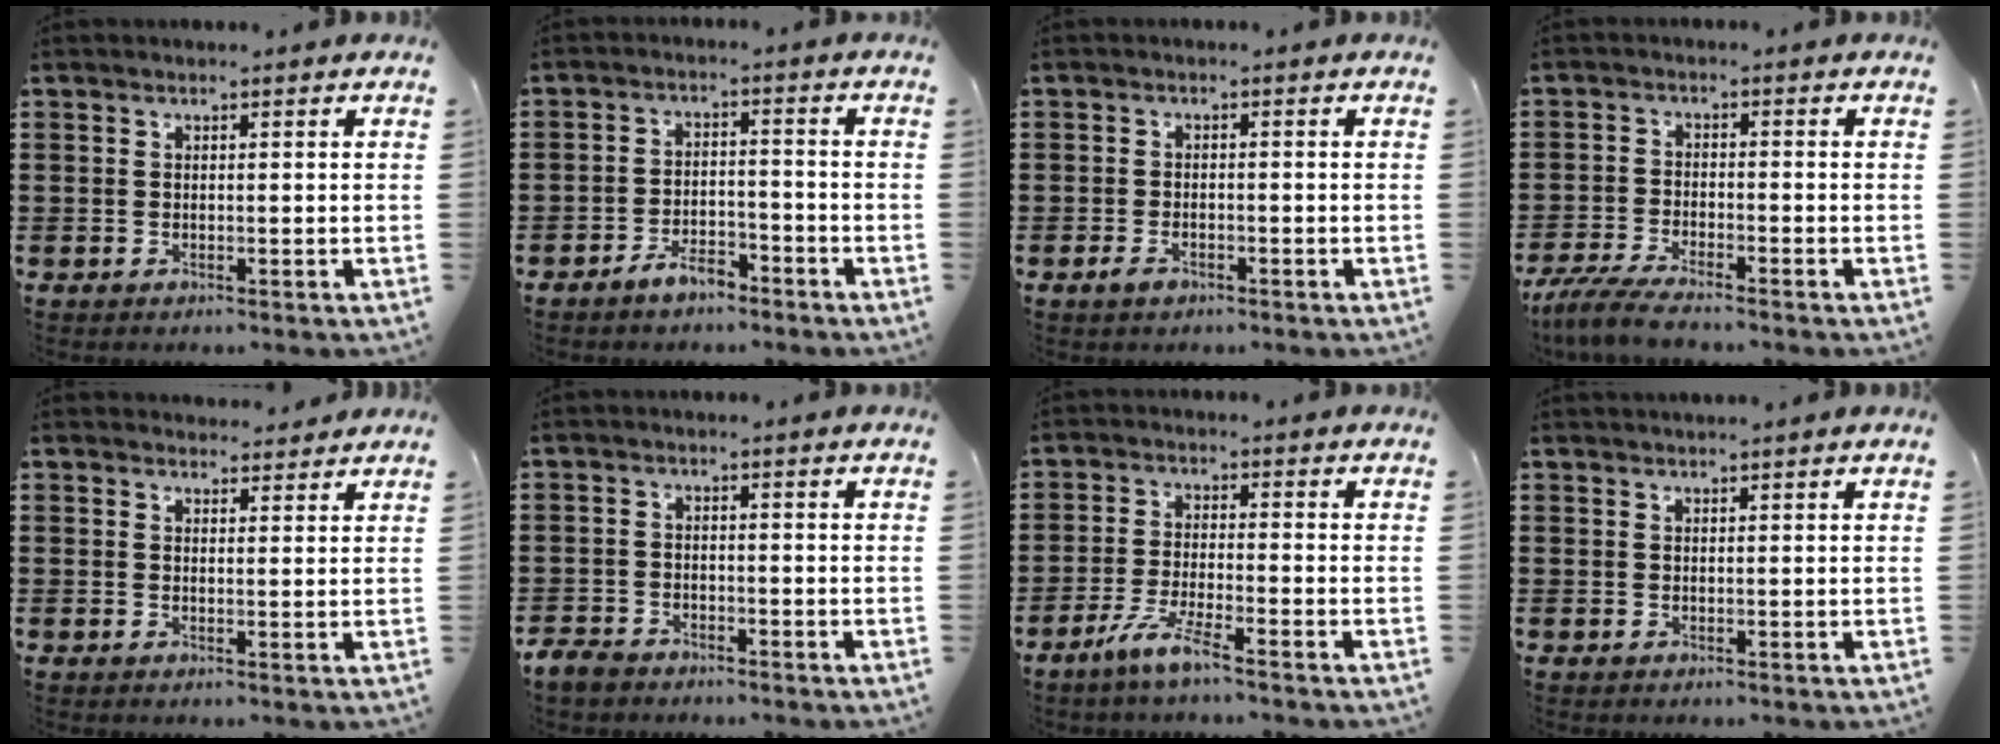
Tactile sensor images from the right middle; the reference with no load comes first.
{"total": 4.0, "force": [-3.6, 1.2, 1.5], "torque": [-0.033, 0.007, -0.070]}
{"total": 1.6, "force": [-1.0, 0.8, 1.0], "torque": [-0.027, -0.003, -0.022]}
{"total": 4.6, "force": [-4.1, 0.2, 2.0], "torque": [-0.062, -0.018, -0.085]}
{"total": 2.2, "force": [2.2, 0.3, 0.0], "torque": [0.001, -0.004, 0.042]}
{"total": 2.4, "force": [-2.2, 0.9, 0.5], "torque": [-0.028, -0.002, -0.050]}
{"total": 5.0, "force": [-3.6, 0.0, 3.4], "torque": [-0.078, -0.012, -0.067]}
{"total": 0.8, "force": [0.7, -0.2, 0.2], "torque": [-0.004, -0.003, 0.015]}